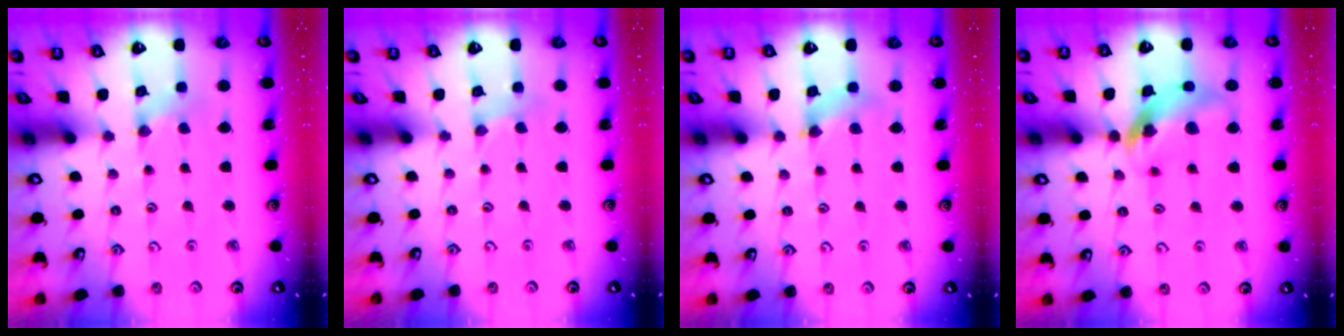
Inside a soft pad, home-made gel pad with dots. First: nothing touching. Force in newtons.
{"total": 0.5, "press": 0.5, "slide": 0.1}
{"total": 3.7, "press": 3.7, "slide": 0.4}
{"total": 13.7, "press": 13.6, "slide": 1.6}